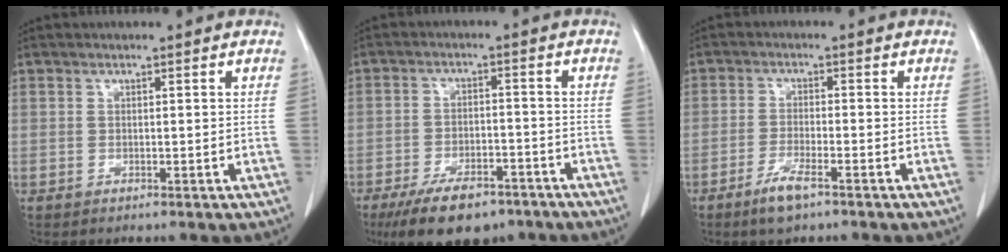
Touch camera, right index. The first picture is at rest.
{"total": 11.0, "force": [-8.0, 4.6, 6.0], "torque": [-0.096, -0.007, -0.130]}
{"total": 4.5, "force": [-3.0, 0.8, 3.2], "torque": [-0.069, -0.006, -0.056]}